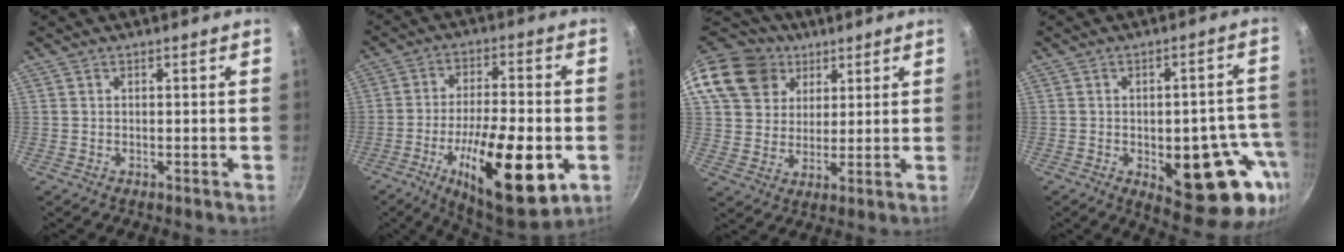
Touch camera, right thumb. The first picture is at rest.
{"total": 21.0, "force": [-6.8, 7.1, 18.6], "torque": [-0.285, 0.013, -0.103]}
{"total": 16.3, "force": [7.7, 12.8, 6.3], "torque": [-0.108, 0.007, 0.141]}
{"total": 17.6, "force": [-5.5, 8.1, 14.6], "torque": [-0.118, 0.012, -0.063]}